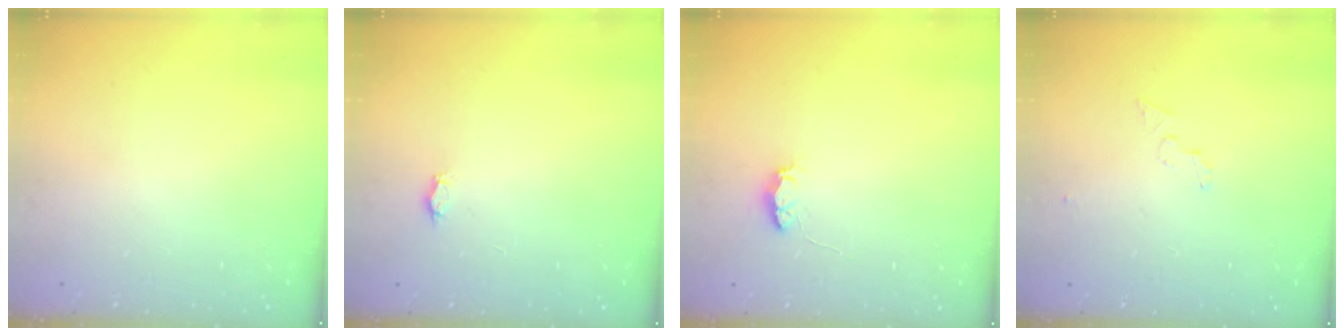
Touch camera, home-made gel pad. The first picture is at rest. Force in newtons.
{"total": 2.2, "press": 2.2, "slide": 0.3}
{"total": 3.8, "press": 3.7, "slide": 0.4}
{"total": 4.0, "press": 4.0, "slide": 0.4}